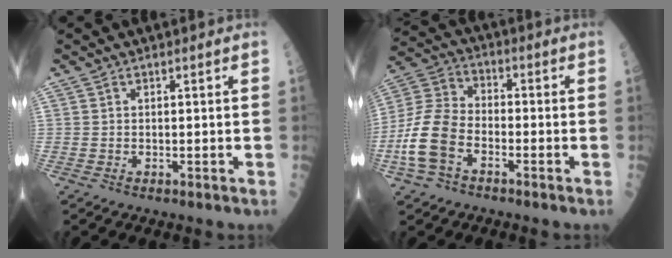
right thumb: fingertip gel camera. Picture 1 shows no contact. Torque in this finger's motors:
{"motor_torque": [0.31, 0.16, 1.17, -0.12, 0.42]}